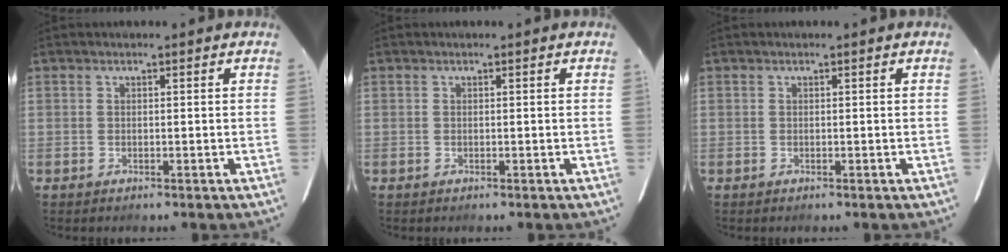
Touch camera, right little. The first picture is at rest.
{"total": 0.0}
{"total": 0.0}